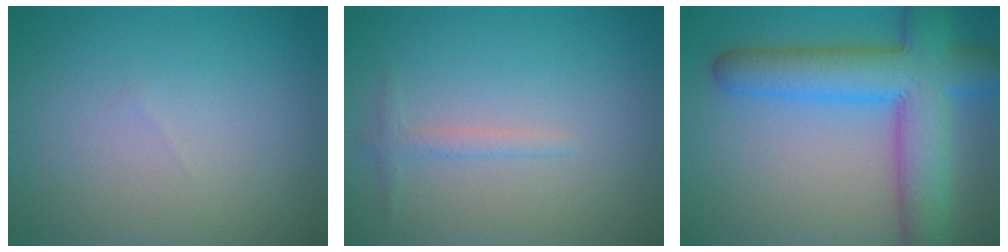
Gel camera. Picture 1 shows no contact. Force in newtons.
{"total": 1.1, "press": 1.1, "slide": 0.1}
{"total": 9.9, "press": 9.9, "slide": 0.4}